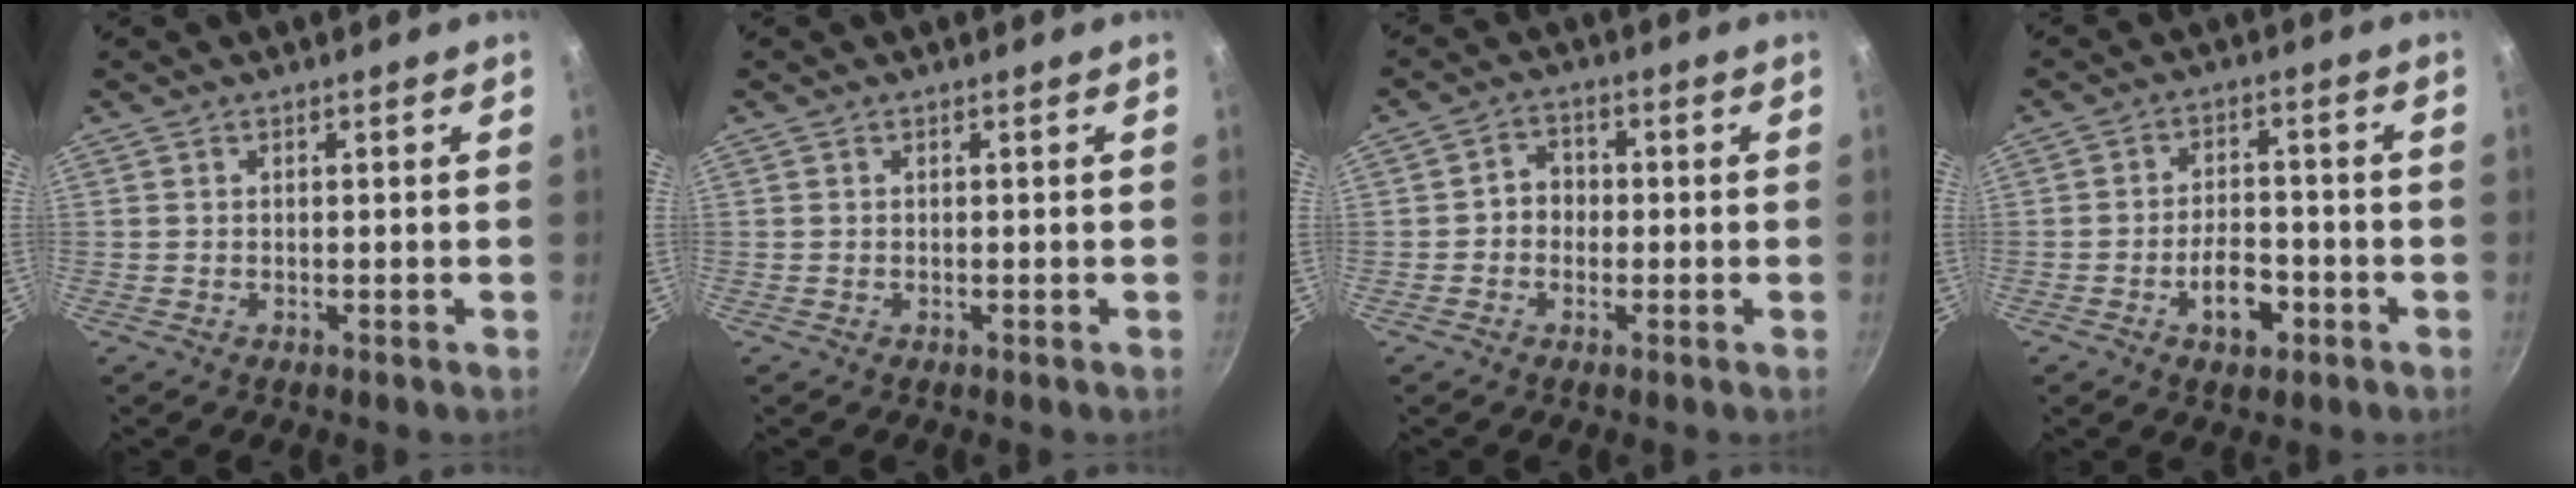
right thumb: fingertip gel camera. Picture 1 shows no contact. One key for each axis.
{"total": 0.0}
{"total": 3.9, "fx": -0.6, "fy": 3.4, "fz": 1.8, "tx": -0.004, "ty": 0.013, "tz": -0.018}
{"total": 7.1, "fx": -3.1, "fy": 3.9, "fz": 5.0, "tx": -0.063, "ty": 0.023, "tz": -0.052}